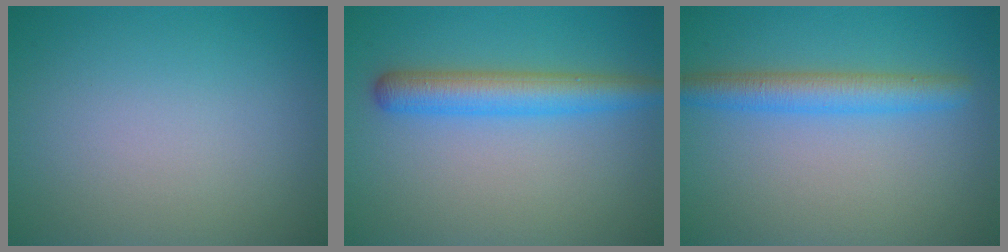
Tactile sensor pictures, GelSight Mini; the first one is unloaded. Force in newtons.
{"total": 4.4, "press": 4.4, "slide": 0.1}
{"total": 3.7, "press": 3.7, "slide": 0.2}